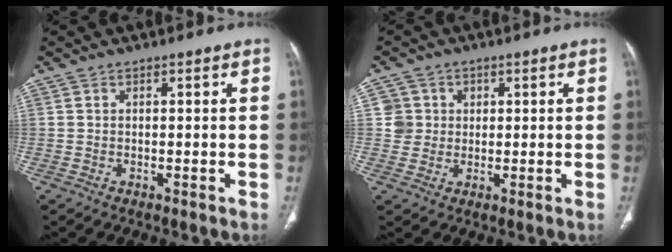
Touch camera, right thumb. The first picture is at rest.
{"total": 4.5, "force": [0.9, 4.4, 0.2], "torque": [0.030, 0.003, 0.014]}